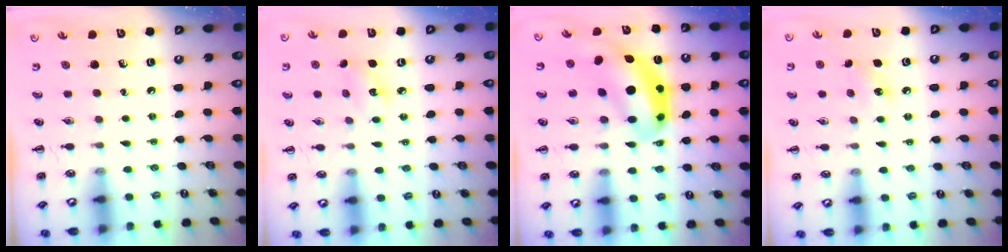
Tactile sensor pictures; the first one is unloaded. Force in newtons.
{"total": 3.9, "press": 3.9, "slide": 0.8}
{"total": 10.0, "press": 9.6, "slide": 2.6}
{"total": 7.2, "press": 6.9, "slide": 2.0}